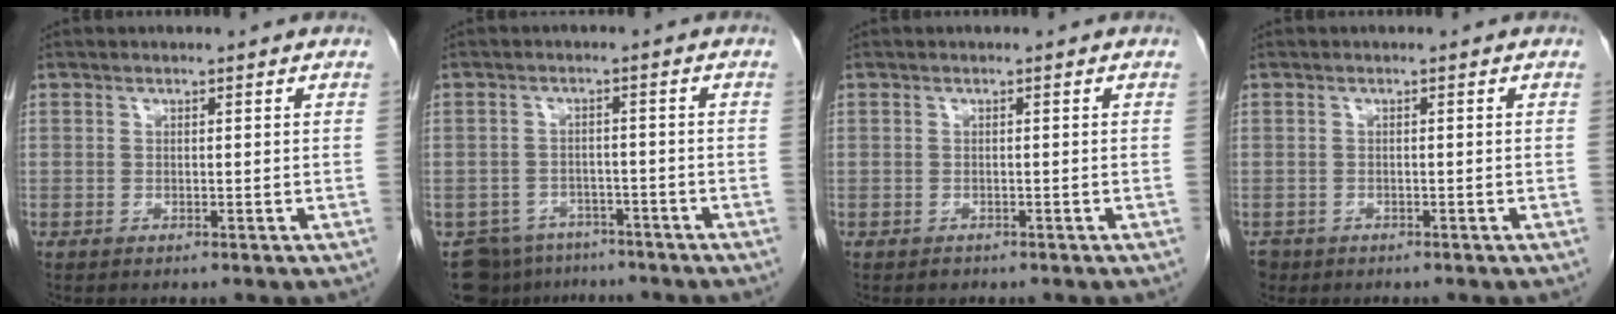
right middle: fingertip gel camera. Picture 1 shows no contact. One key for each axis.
{"total": 7.7, "fx": -6.2, "fy": 4.4, "fz": 0.7, "tx": -0.012, "ty": 0.006, "tz": -0.086}
{"total": 0.6, "fx": -0.5, "fy": 0.4, "fz": 0.1, "tx": -0.004, "ty": 0.001, "tz": -0.007}
{"total": 2.0, "fx": -1.4, "fy": 1.3, "fz": 0.1, "tx": -0.010, "ty": 0.001, "tz": -0.025}